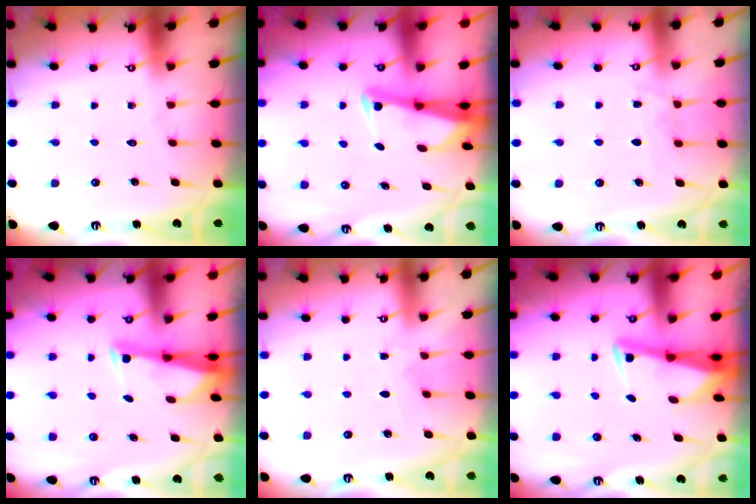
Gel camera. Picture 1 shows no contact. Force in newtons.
{"total": 2.4, "press": 2.4, "slide": 0.5}
{"total": 5.9, "press": 5.8, "slide": 0.5}
{"total": 2.7, "press": 2.7, "slide": 0.6}
{"total": 3.1, "press": 3.1, "slide": 0.5}
{"total": 2.7, "press": 2.7, "slide": 0.5}